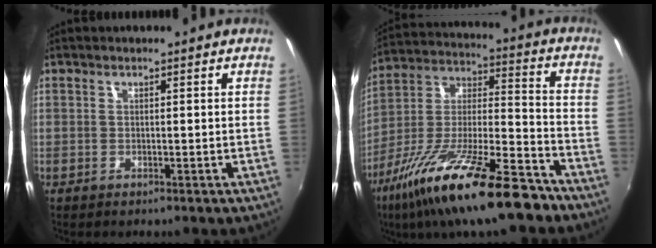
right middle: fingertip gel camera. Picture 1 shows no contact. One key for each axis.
{"total": 23.2, "fx": -15.3, "fy": 5.2, "fz": 16.7, "tx": -0.301, "ty": -0.031, "tz": -0.258}